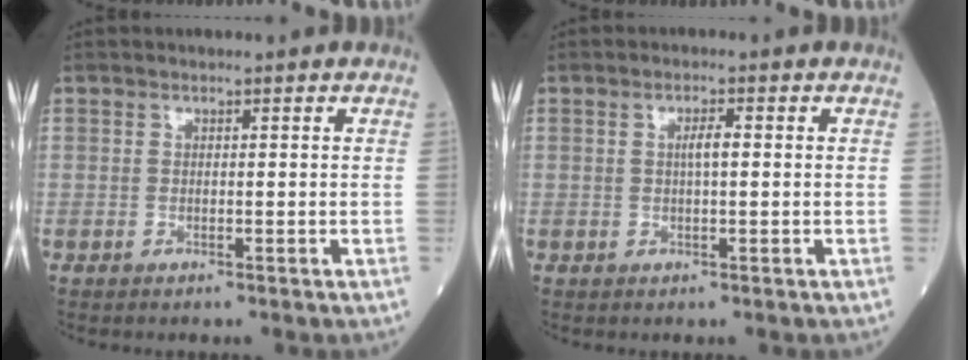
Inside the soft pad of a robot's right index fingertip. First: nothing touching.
{"total": 2.0, "force": [0.2, 0.3, 2.0], "torque": [-0.037, 0.003, 0.002]}